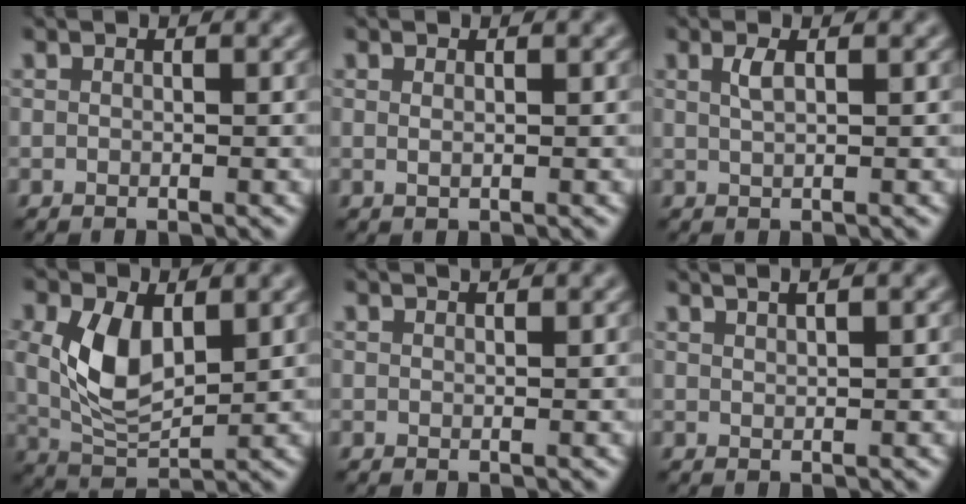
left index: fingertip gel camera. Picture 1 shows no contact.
{"total": 0.5, "force": [0.2, 0.2, 0.5], "torque": [-0.009, 0.000, 0.002]}
{"total": 1.4, "force": [0.5, 0.4, 1.3], "torque": [-0.025, 0.002, 0.009]}
{"total": 6.6, "force": [1.4, 3.7, 5.3], "torque": [-0.118, -0.001, 0.032]}
{"total": 0.6, "force": [0.6, 0.0, 0.2], "torque": [-0.003, 0.000, 0.008]}
{"total": 2.7, "force": [1.8, 1.0, 1.8], "torque": [-0.002, 0.009, 0.000]}